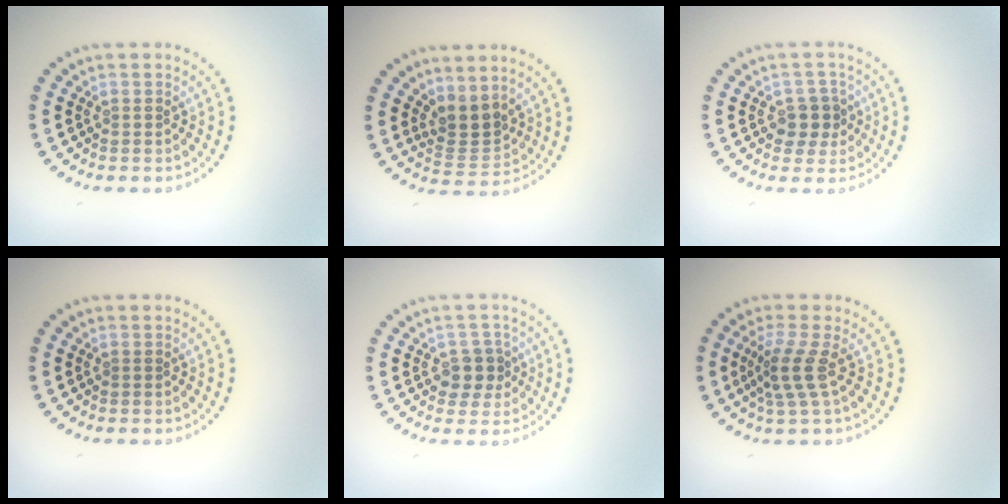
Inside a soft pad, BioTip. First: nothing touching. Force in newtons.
{"total": 2.9, "press": 2.1, "slide": 2.0}
{"total": 2.7, "press": 2.6, "slide": 1.0}
{"total": 0.0}
{"total": 2.7, "press": 2.6, "slide": 1.0}
{"total": 2.9, "press": 2.3, "slide": 1.8}